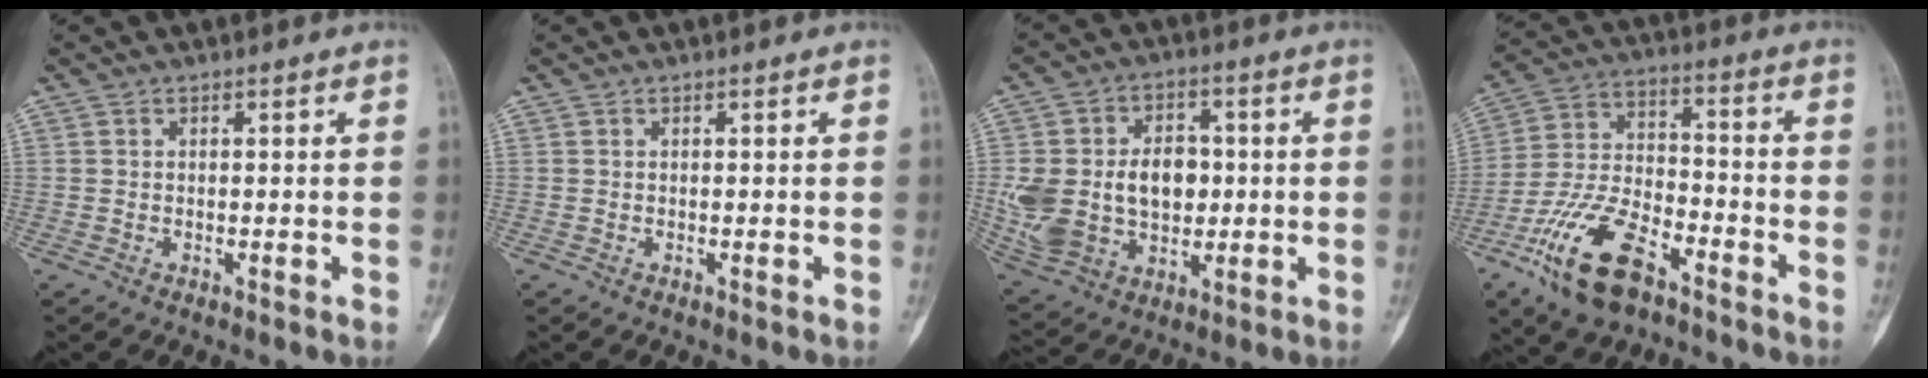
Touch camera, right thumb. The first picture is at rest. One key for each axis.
{"total": 0.0}
{"total": 20.1, "fx": -0.1, "fy": 14.3, "fz": 14.1, "tx": -0.255, "ty": 0.013, "tz": 0.020}
{"total": 16.4, "fx": -9.5, "fy": 7.6, "fz": 11.1, "tx": -0.206, "ty": 0.046, "tz": -0.179}